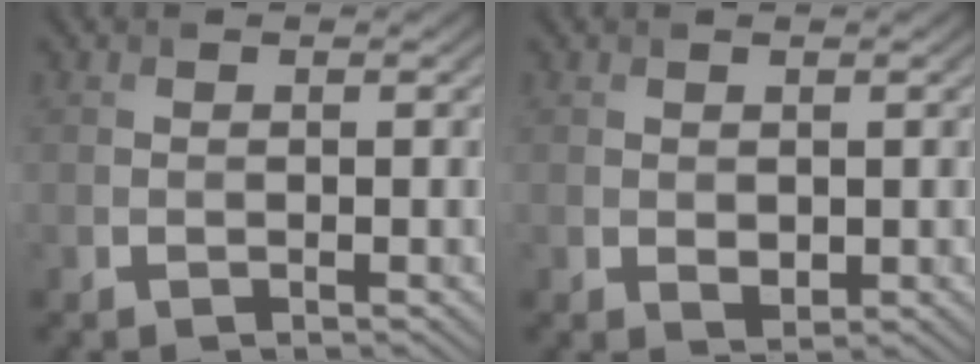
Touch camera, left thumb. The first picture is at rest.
{"total": 1.2, "force": [0.2, 0.8, 0.8], "torque": [-0.015, -0.005, 0.008]}